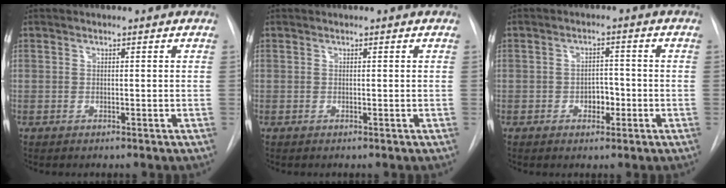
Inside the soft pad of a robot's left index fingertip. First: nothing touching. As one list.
[{"total": 0.0}, {"total": 3.0, "force": [-1.1, 2.0, 2.0], "torque": [-0.022, 0.007, -0.015]}]